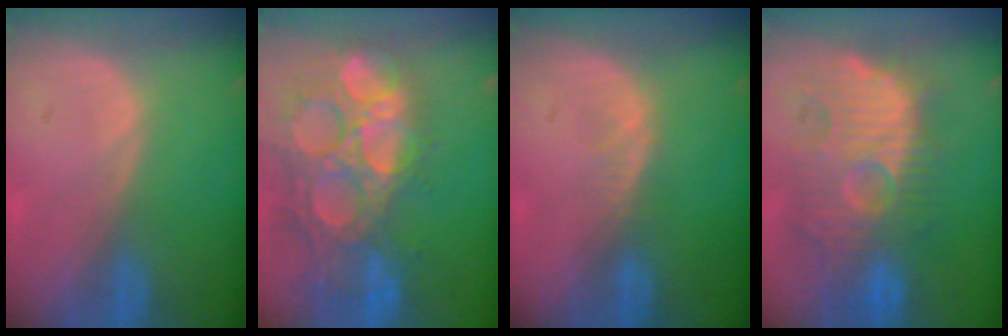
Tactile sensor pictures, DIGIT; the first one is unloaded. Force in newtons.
{"total": 15.0, "press": 12.4, "slide": 8.4}
{"total": 1.5, "press": 1.5, "slide": 0.2}
{"total": 12.4, "press": 12.0, "slide": 3.4}